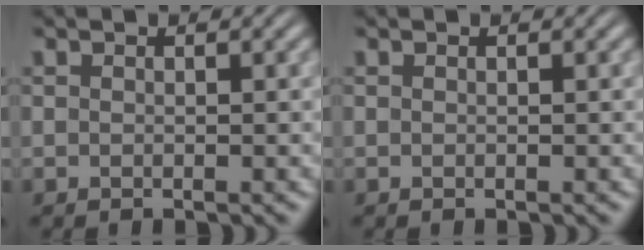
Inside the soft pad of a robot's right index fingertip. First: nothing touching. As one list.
[{"total": 0.0}]